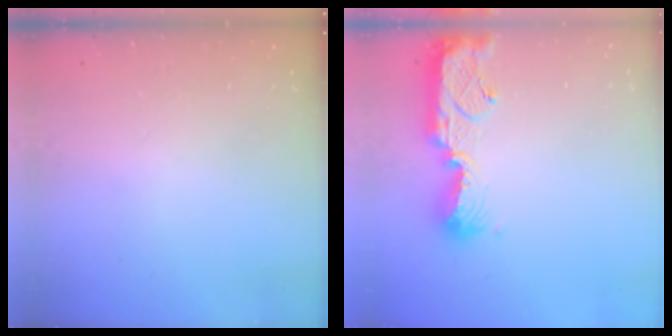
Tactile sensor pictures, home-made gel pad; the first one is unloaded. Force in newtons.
{"total": 13.1, "press": 13.1, "slide": 0.8}